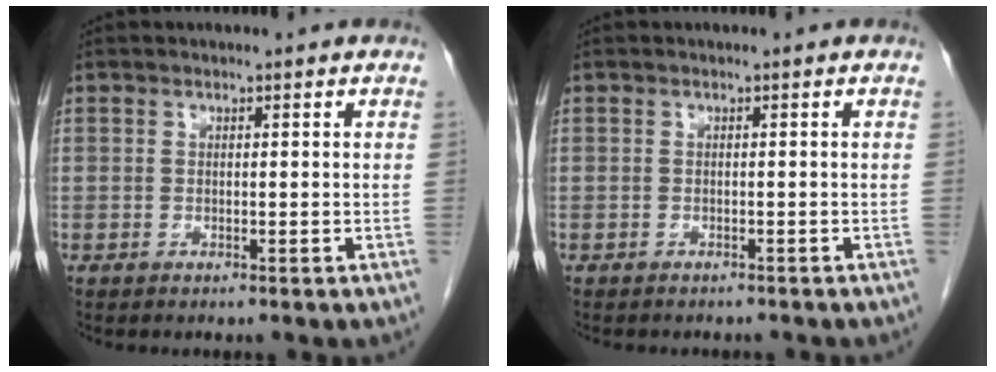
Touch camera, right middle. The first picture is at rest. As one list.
[{"total": 3.4, "force": [-3.0, 1.2, 1.1], "torque": [-0.018, -0.004, -0.033]}]